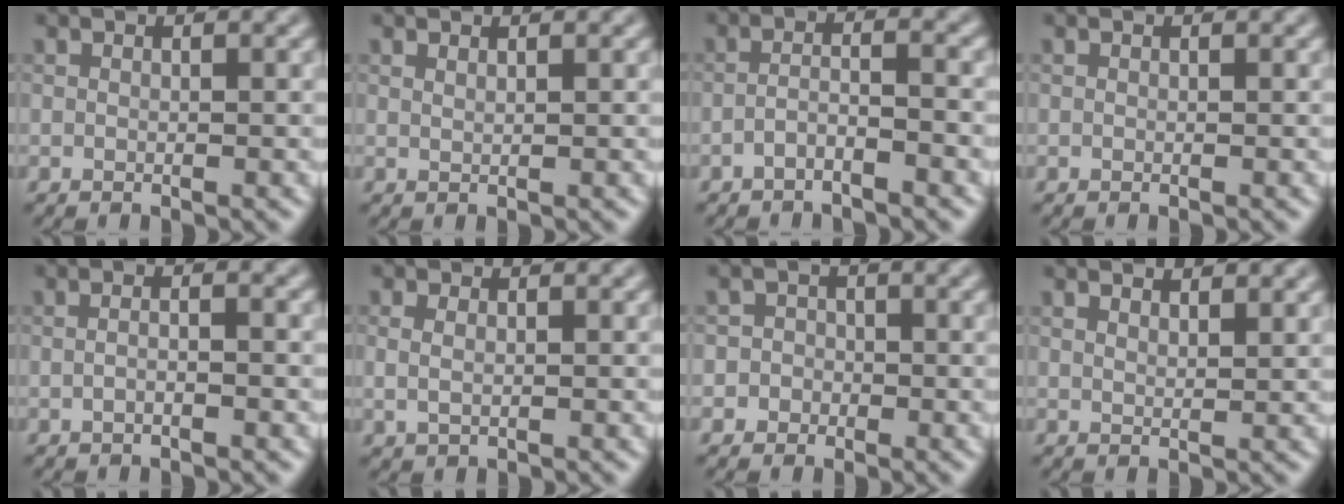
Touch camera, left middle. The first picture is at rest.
{"total": 0.6, "force": [0.5, 0.1, 0.2], "torque": [-0.003, 0.000, 0.010]}
{"total": 2.2, "force": [-1.5, 0.4, 1.6], "torque": [-0.031, 0.009, -0.034]}
{"total": 0.0}
{"total": 2.1, "force": [-0.1, 0.9, 1.9], "torque": [-0.013, 0.001, -0.021]}
{"total": 1.3, "force": [0.2, 0.9, 0.9], "torque": [-0.019, -0.001, 0.008]}
{"total": 2.4, "force": [-0.6, 2.3, 0.2], "torque": [0.028, 0.011, -0.033]}
{"total": 1.9, "force": [1.7, 0.4, 0.8], "torque": [-0.010, 0.005, 0.022]}